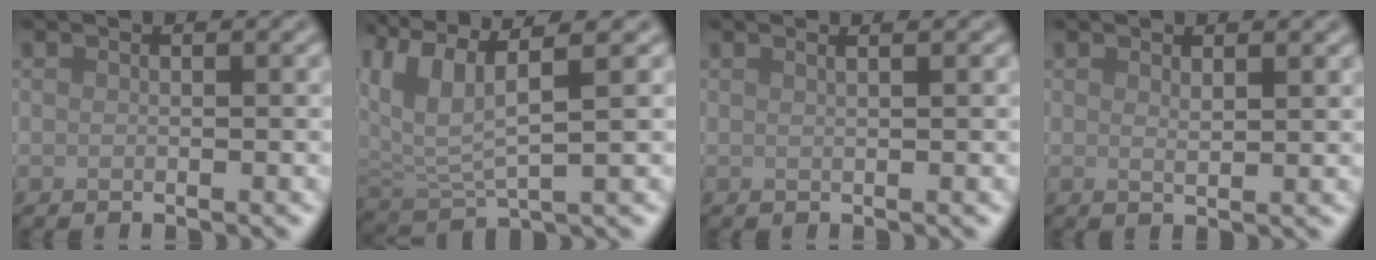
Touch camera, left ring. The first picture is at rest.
{"total": 6.3, "force": [3.3, 1.7, 5.1], "torque": [-0.110, 0.009, 0.068]}
{"total": 1.7, "force": [1.0, 0.8, 1.1], "torque": [0.004, -0.001, -0.006]}
{"total": 1.2, "force": [0.9, 0.2, 0.7], "torque": [-0.012, -0.003, 0.015]}